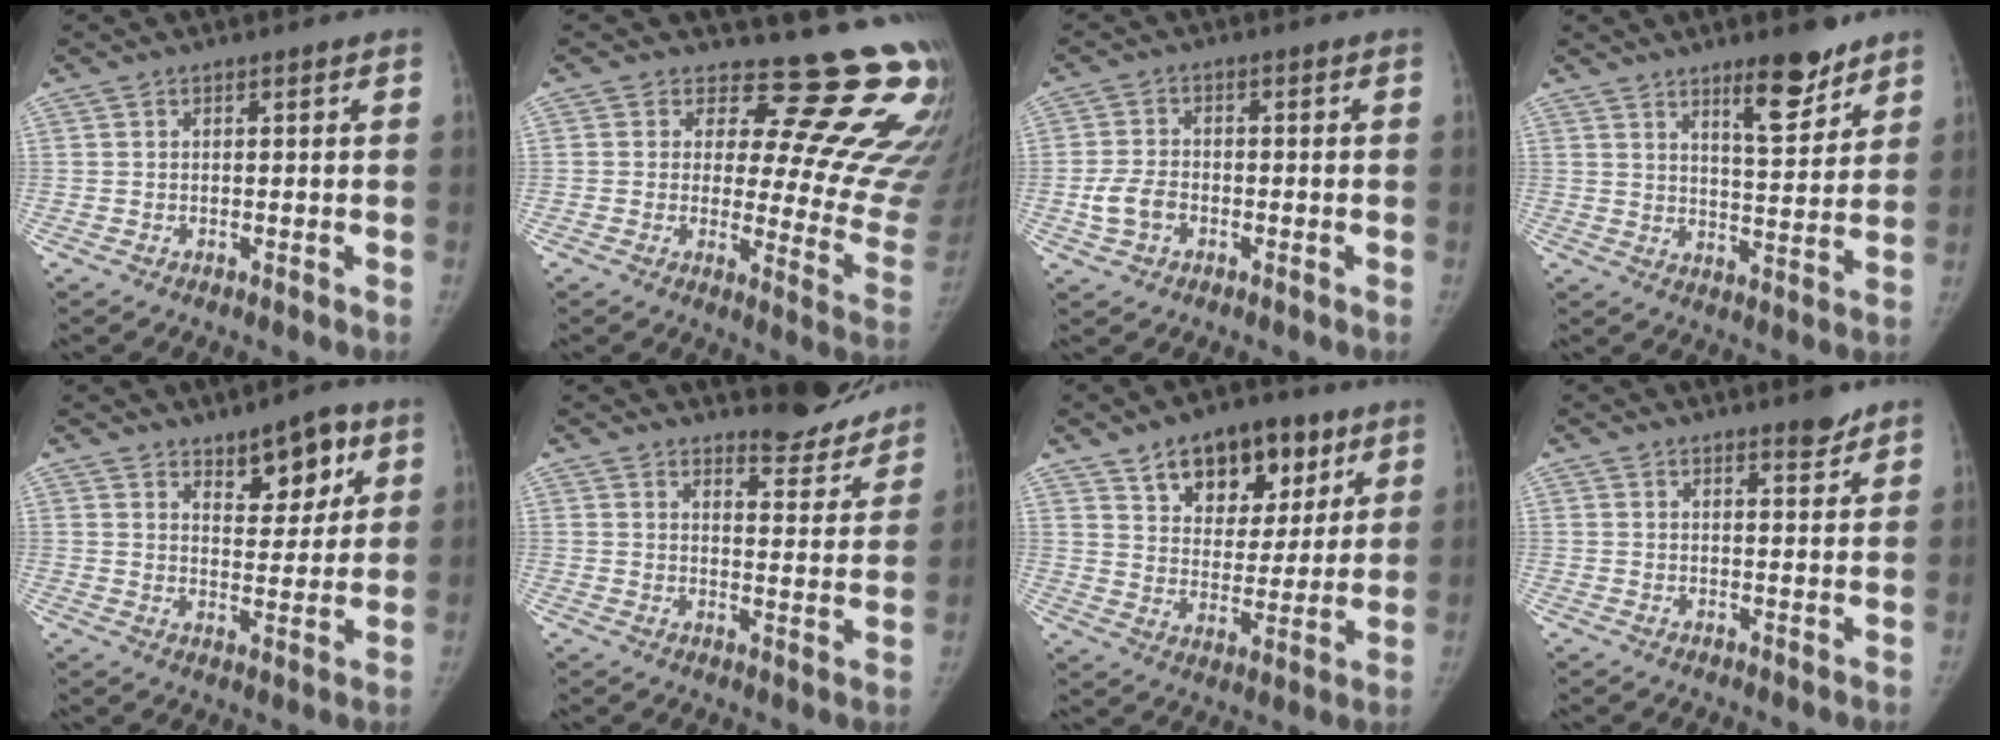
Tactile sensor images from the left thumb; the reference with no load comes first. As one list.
[{"total": 21.6, "force": [16.7, 8.3, 10.9], "torque": [-0.091, -0.135, 0.183]}, {"total": 5.2, "force": [-1.7, 3.7, 3.2], "torque": [-0.061, 0.013, -0.031]}, {"total": 10.4, "force": [7.3, 3.0, 6.8], "torque": [-0.078, -0.055, 0.115]}, {"total": 9.4, "force": [5.4, 4.5, 6.2], "torque": [-0.054, -0.034, 0.083]}, {"total": 9.4, "force": [9.0, 2.4, 1.8], "torque": [0.011, -0.084, 0.113]}, {"total": 16.3, "force": [9.3, 9.9, 9.0], "torque": [-0.079, -0.036, 0.149]}, {"total": 3.1, "force": [2.6, 0.7, 1.5], "torque": [-0.009, -0.022, 0.037]}]